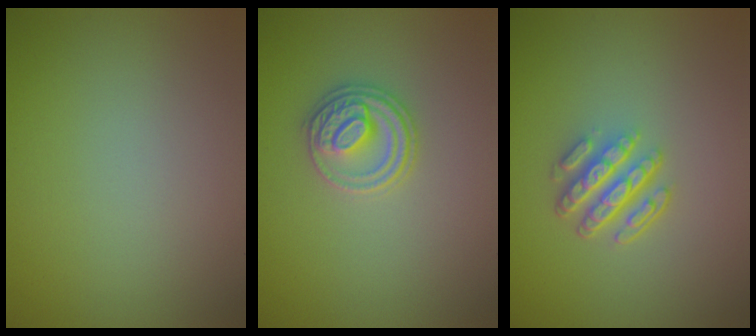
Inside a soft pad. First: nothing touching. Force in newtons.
{"total": 2.9, "press": 2.9, "slide": 0.1}
{"total": 4.5, "press": 3.1, "slide": 3.2}